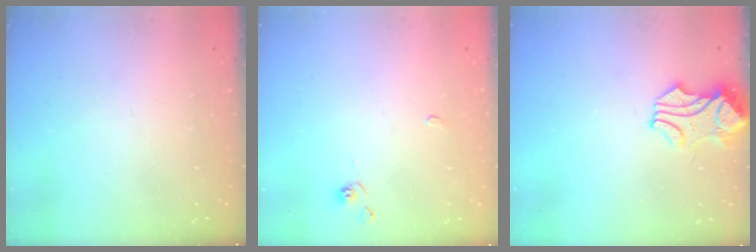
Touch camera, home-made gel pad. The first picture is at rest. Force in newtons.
{"total": 2.2, "press": 2.2, "slide": 0.5}
{"total": 1.7, "press": 1.5, "slide": 0.8}